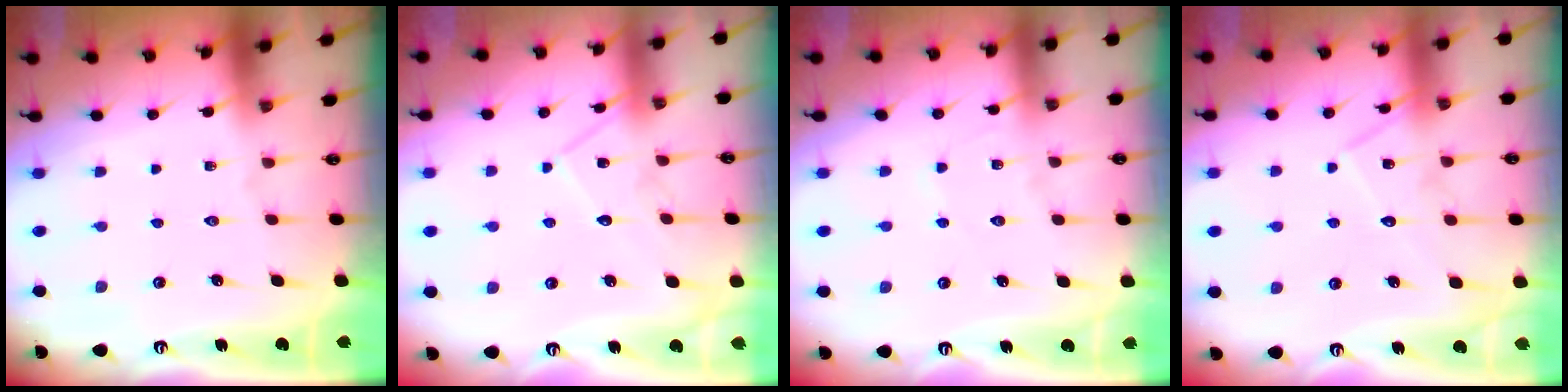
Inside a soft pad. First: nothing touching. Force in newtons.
{"total": 10.4, "press": 10.4, "slide": 0.7}
{"total": 3.8, "press": 3.8, "slide": 0.4}
{"total": 11.1, "press": 11.1, "slide": 0.7}